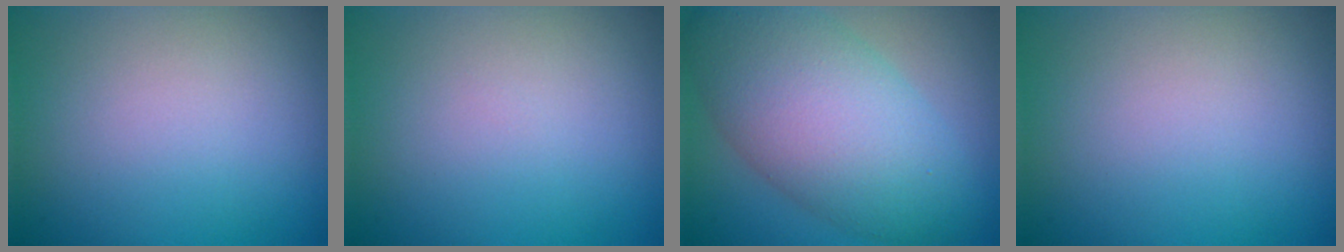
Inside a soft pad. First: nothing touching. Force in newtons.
{"total": 0.0}
{"total": 9.6, "press": 9.6, "slide": 0.1}
{"total": 0.0}